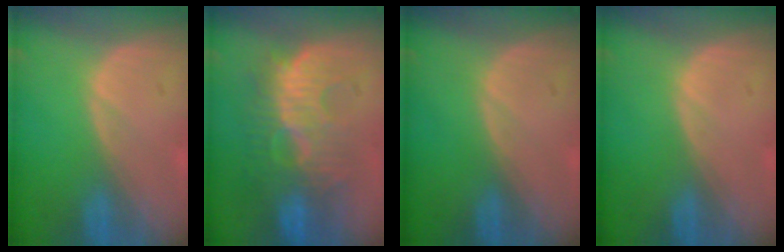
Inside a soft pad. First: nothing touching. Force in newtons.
{"total": 10.4, "press": 9.8, "slide": 3.4}
{"total": 0.0}
{"total": 0.0}